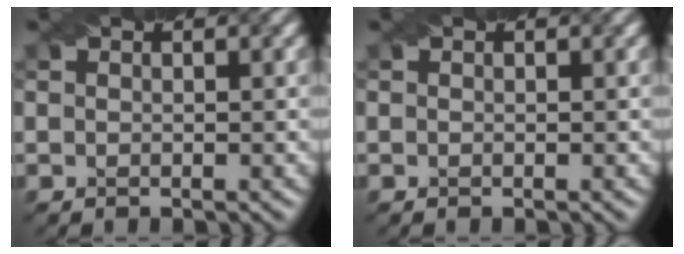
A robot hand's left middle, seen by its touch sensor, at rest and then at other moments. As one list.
[{"total": 0.0}]